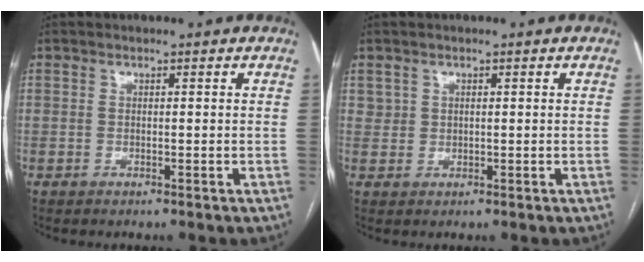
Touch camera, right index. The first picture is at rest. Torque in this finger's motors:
{"motor_torque": [-1.30, 0.75, -0.14, -0.08]}